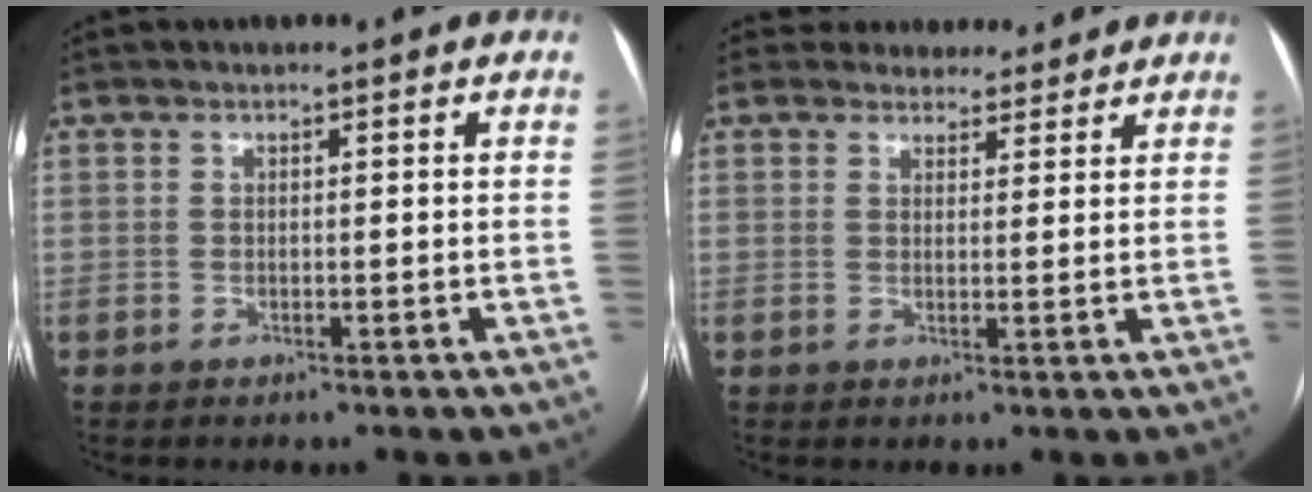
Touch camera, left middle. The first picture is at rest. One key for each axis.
{"total": 6.1, "fx": 5.6, "fy": 2.5, "fz": -0.2, "tx": 0.020, "ty": 0.007, "tz": 0.060}